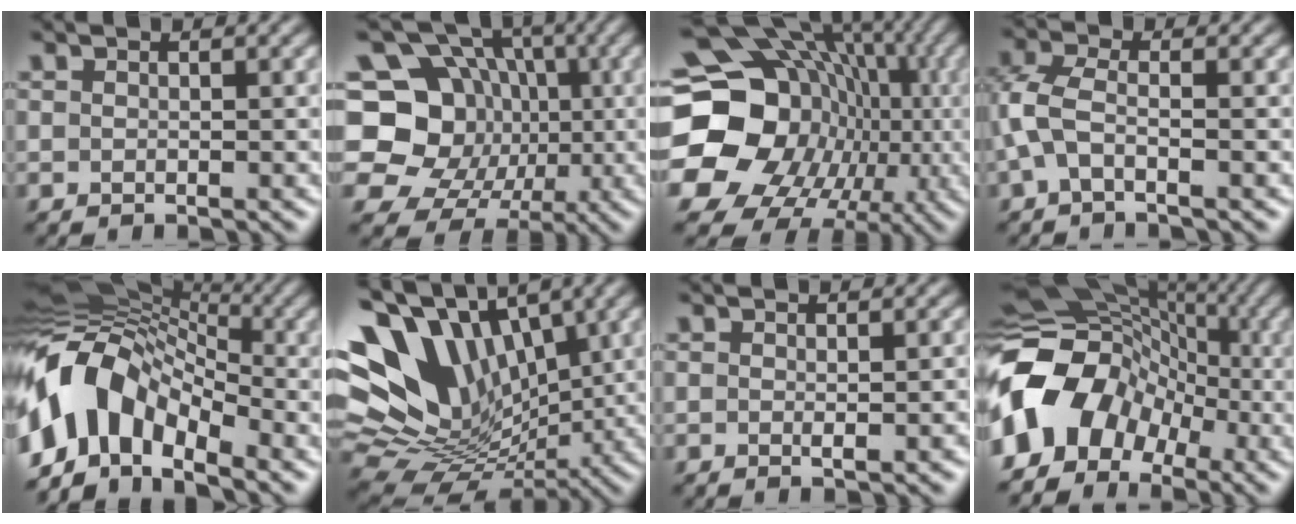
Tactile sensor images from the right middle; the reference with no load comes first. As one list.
[{"total": 9.9, "force": [-0.5, 9.0, 4.1], "torque": [-0.081, -0.003, -0.037]}, {"total": 21.6, "force": [-1.4, 19.5, 9.3], "torque": [-0.162, 0.004, -0.051]}, {"total": 2.7, "force": [-0.8, 1.3, 2.3], "torque": [-0.070, 0.006, -0.022]}, {"total": 10.5, "force": [-4.4, 6.6, 6.9], "torque": [-0.124, 0.017, -0.086]}, {"total": 14.0, "force": [4.4, 9.5, 9.3], "torque": [-0.189, 0.013, 0.089]}, {"total": 1.9, "force": [-0.5, 0.4, 1.7], "torque": [-0.018, 0.000, -0.001]}, {"total": 10.1, "force": [-3.8, 7.9, 5.1], "torque": [-0.093, 0.011, -0.084]}]